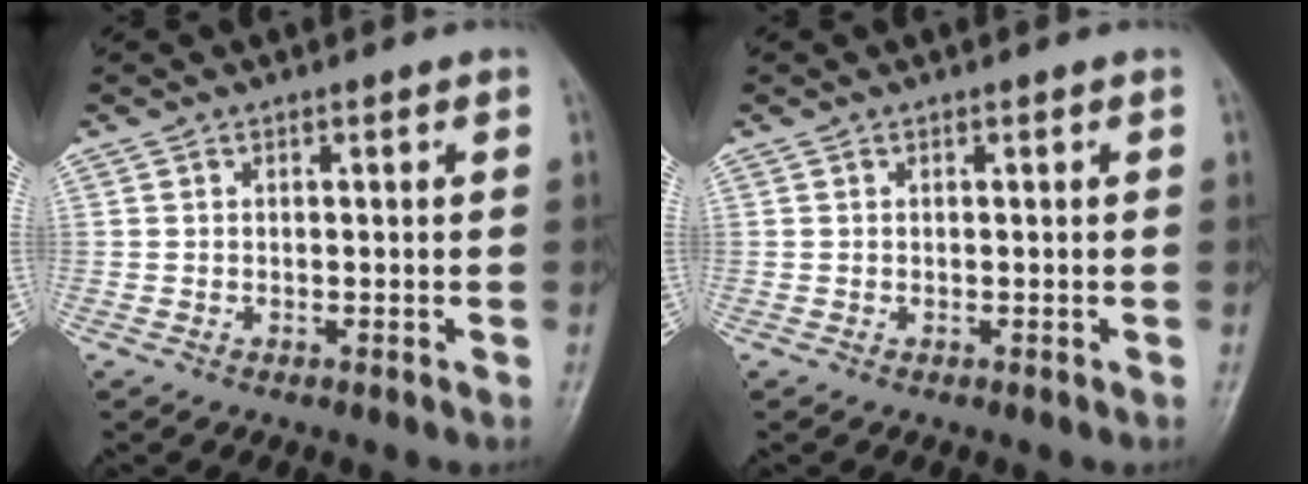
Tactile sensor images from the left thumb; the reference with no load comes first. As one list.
[{"total": 0.0}]